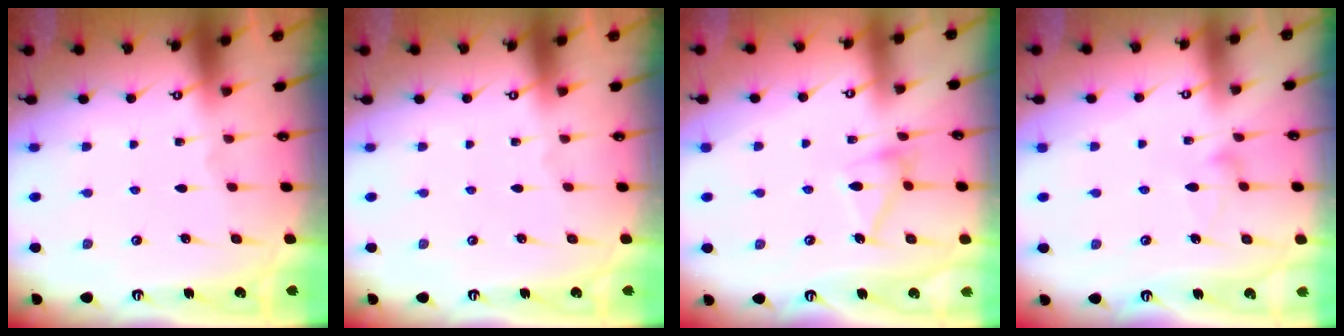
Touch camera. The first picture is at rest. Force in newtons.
{"total": 0.0}
{"total": 12.5, "press": 12.5, "slide": 0.3}
{"total": 5.1, "press": 5.1, "slide": 0.3}